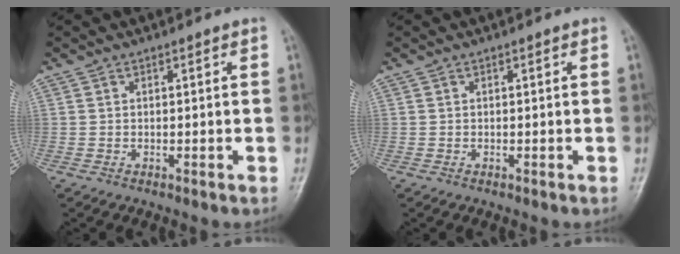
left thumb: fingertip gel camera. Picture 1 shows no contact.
{"total": 0.0}